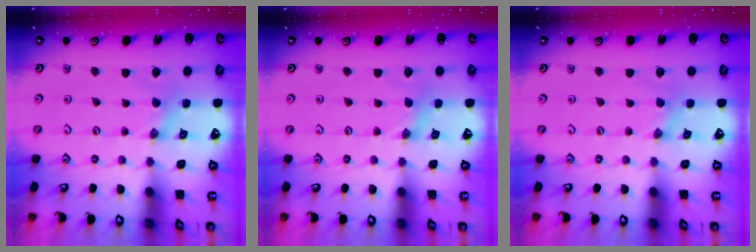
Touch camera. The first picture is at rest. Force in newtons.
{"total": 0.0}
{"total": 0.0}